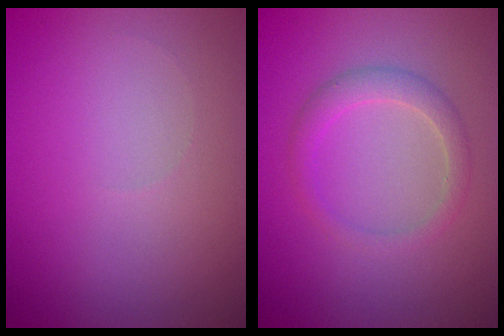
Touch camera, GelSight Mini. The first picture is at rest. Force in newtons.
{"total": 2.2, "press": 2.2, "slide": 0.2}